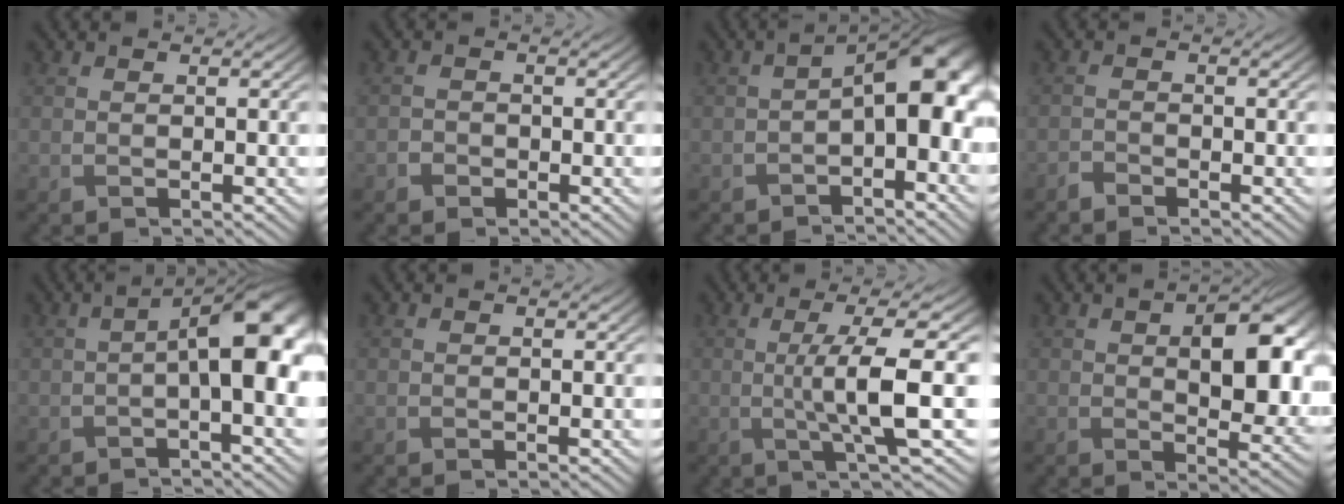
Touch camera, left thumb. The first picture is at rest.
{"total": 1.2, "force": [-0.8, 0.8, 0.2], "torque": [-0.002, 0.001, -0.017]}
{"total": 7.2, "force": [-0.8, 3.2, 6.4], "torque": [-0.100, 0.001, -0.014]}
{"total": 1.2, "force": [-1.1, 0.3, 0.3], "torque": [-0.008, 0.000, -0.027]}
{"total": 7.4, "force": [0.1, 2.2, 7.1], "torque": [-0.107, 0.005, 0.002]}
{"total": 0.0}
{"total": 7.9, "force": [-0.2, 1.4, 7.8], "torque": [-0.137, 0.007, -0.006]}
{"total": 9.5, "force": [1.5, 4.8, 8.0], "torque": [-0.127, -0.013, 0.031]}